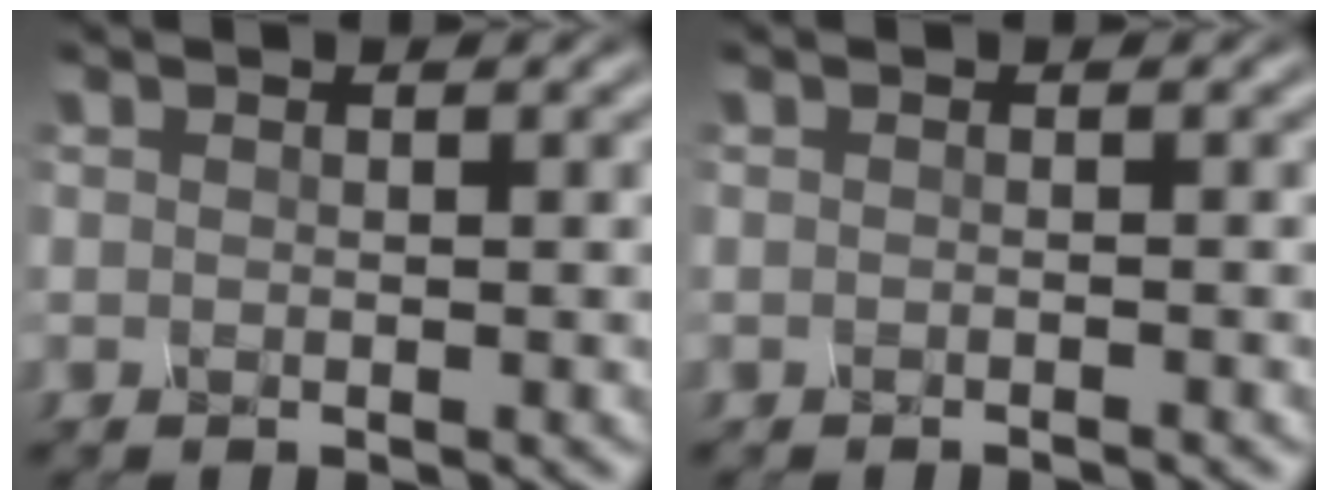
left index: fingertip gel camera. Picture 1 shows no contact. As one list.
[{"total": 1.0, "force": [-0.7, 0.3, 0.6], "torque": [0.011, -0.001, -0.014]}]